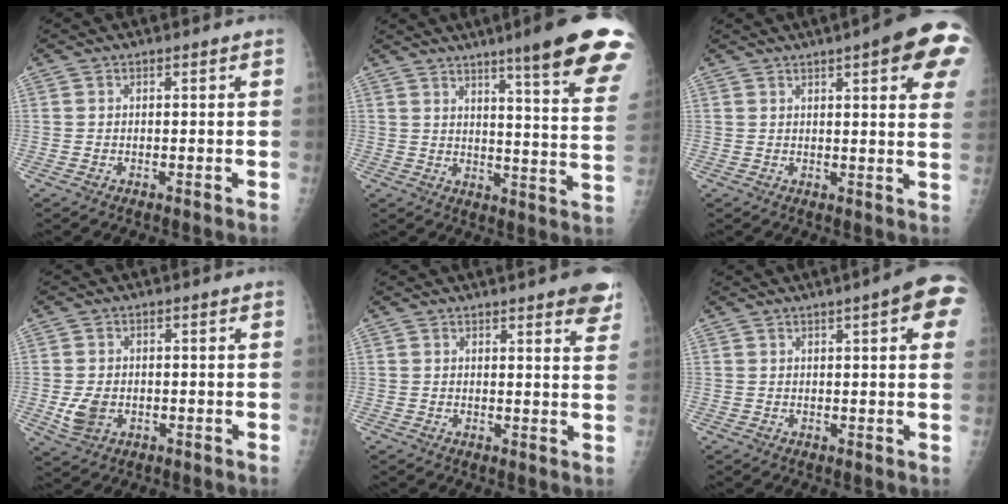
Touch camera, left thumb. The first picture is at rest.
{"total": 21.0, "force": [13.9, 1.8, 15.6], "torque": [-0.185, -0.069, 0.172]}
{"total": 15.0, "force": [7.2, 3.1, 12.8], "torque": [-0.142, -0.014, 0.077]}
{"total": 4.6, "force": [-1.0, 3.5, 2.9], "torque": [-0.048, 0.001, -0.010]}
{"total": 7.0, "force": [4.9, 1.5, 4.8], "torque": [-0.036, -0.017, 0.049]}
{"total": 8.8, "force": [3.5, 1.6, 7.9], "torque": [-0.082, 0.001, 0.033]}